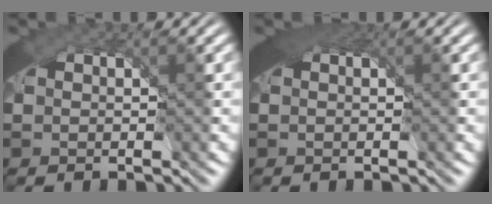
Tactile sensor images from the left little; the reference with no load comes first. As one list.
[{"total": 2.4, "force": [1.1, 1.3, 1.8], "torque": [-0.032, -0.008, 0.018]}]